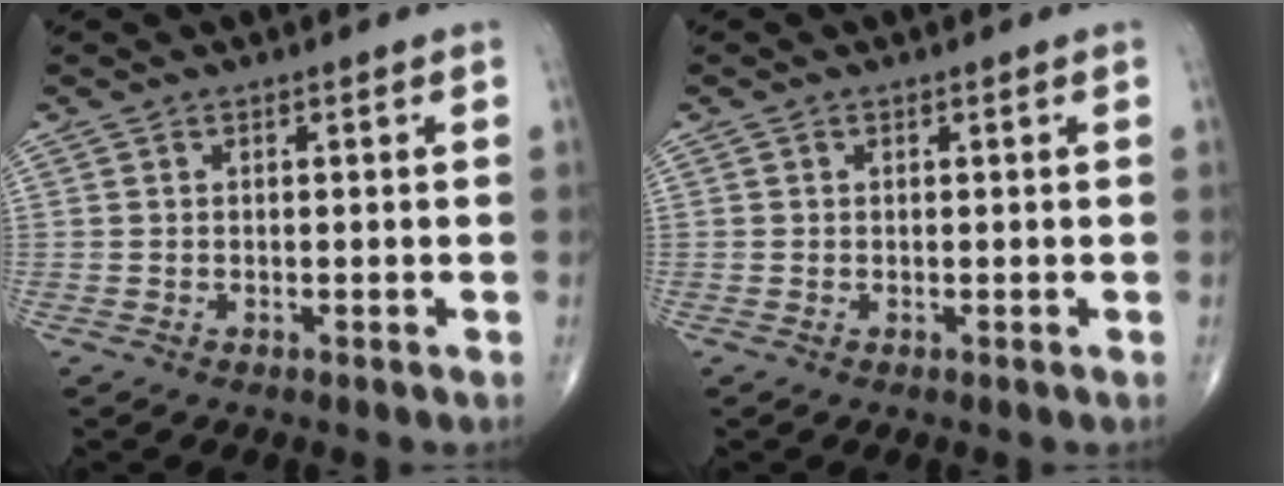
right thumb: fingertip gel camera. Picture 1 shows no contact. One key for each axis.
{"total": 0.0}